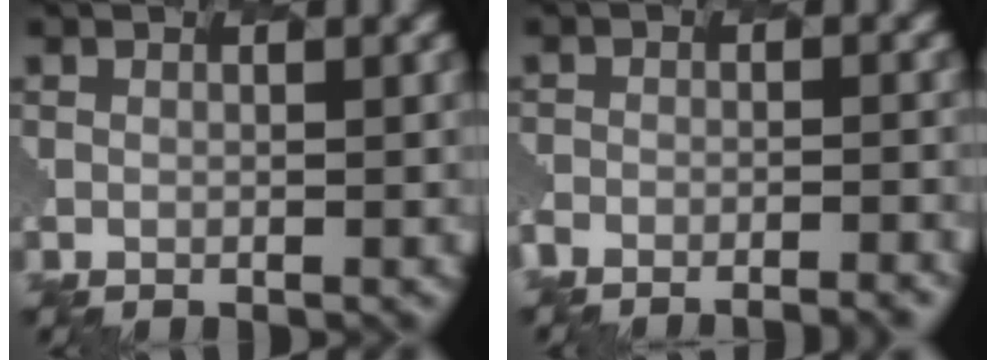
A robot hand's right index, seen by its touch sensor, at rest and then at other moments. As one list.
[{"total": 6.9, "force": [-6.6, 1.5, 1.2], "torque": [-0.004, 0.007, -0.076]}]